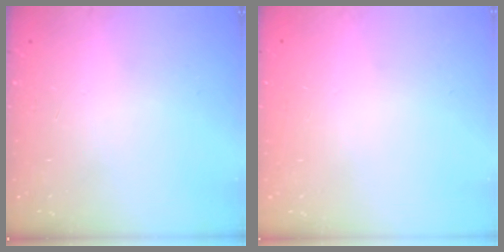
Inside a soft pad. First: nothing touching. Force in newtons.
{"total": 0.0}